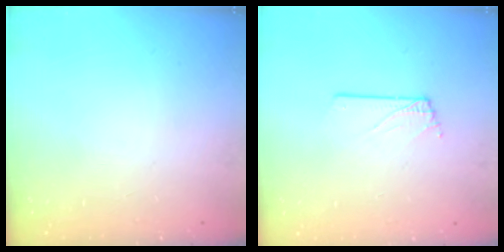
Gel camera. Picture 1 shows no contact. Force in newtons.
{"total": 1.0, "press": 1.0, "slide": 0.1}